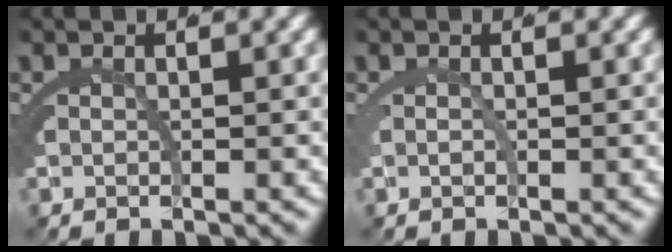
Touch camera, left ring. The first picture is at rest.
{"total": 0.5, "force": [0.1, -0.2, 0.4], "torque": [-0.012, 0.000, 0.002]}